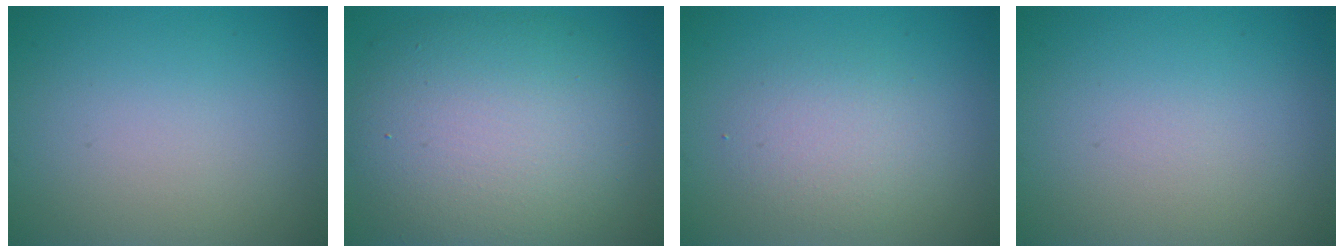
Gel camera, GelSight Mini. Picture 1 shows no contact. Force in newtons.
{"total": 10.6, "press": 10.6, "slide": 0.6}
{"total": 2.7, "press": 2.7, "slide": 0.2}
{"total": 0.0}